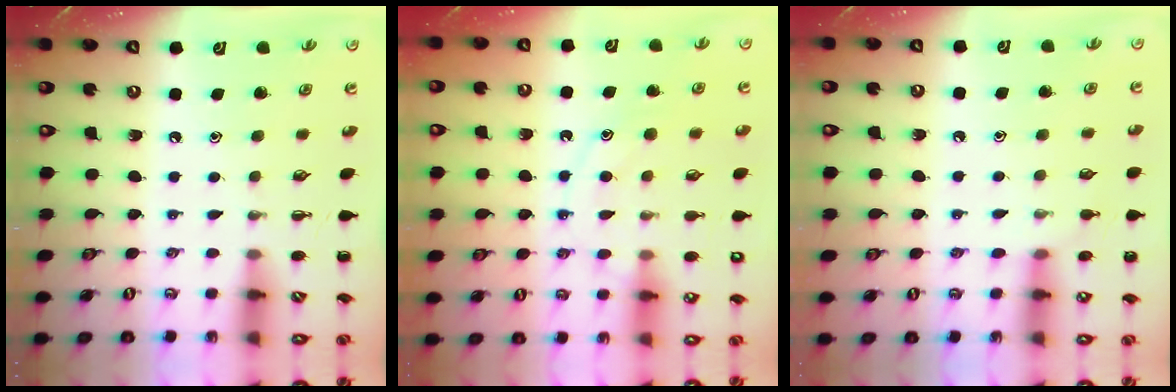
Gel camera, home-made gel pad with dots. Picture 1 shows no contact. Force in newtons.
{"total": 11.9, "press": 11.9, "slide": 0.7}
{"total": 5.9, "press": 5.8, "slide": 1.5}